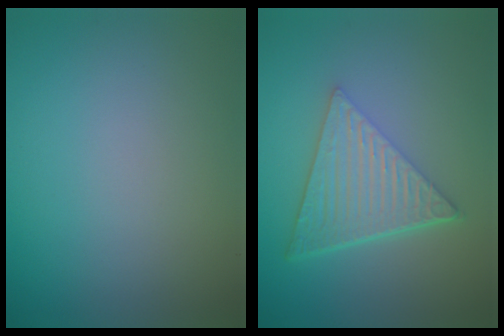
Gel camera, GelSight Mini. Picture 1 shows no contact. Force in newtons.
{"total": 6.7, "press": 4.4, "slide": 5.0}